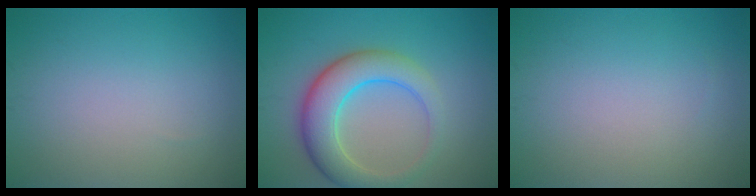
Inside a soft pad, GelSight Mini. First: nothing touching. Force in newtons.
{"total": 6.4, "press": 6.4, "slide": 0.3}
{"total": 0.0}